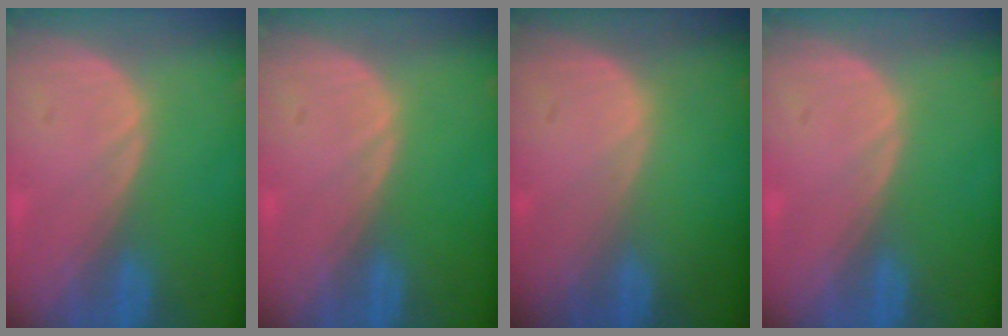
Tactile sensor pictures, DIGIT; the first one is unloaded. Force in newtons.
{"total": 0.0}
{"total": 0.0}
{"total": 0.0}